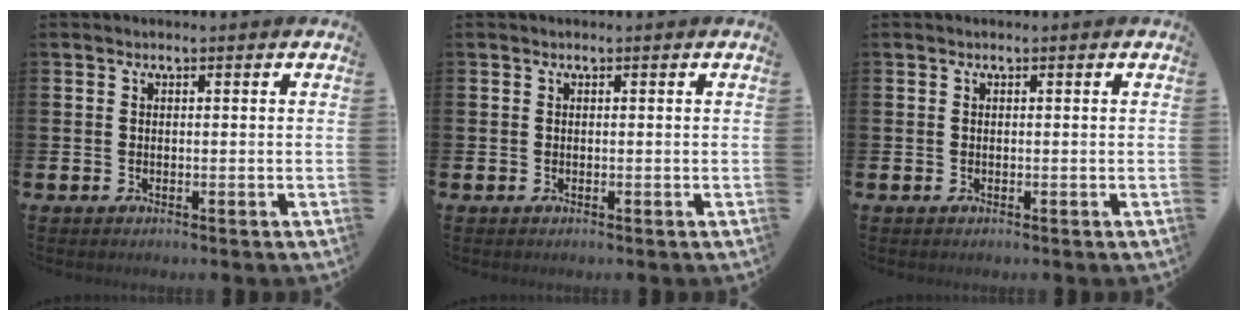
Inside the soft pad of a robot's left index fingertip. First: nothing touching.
{"total": 0.0}
{"total": 0.0}